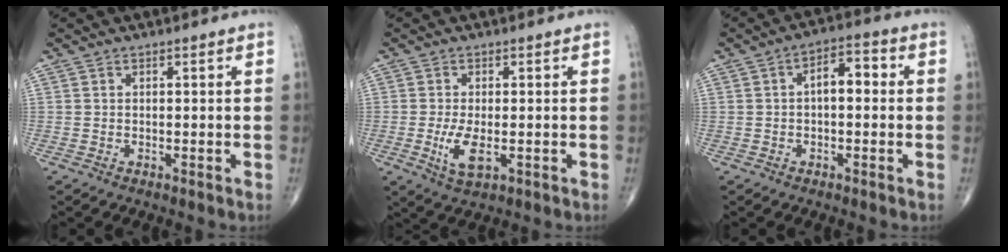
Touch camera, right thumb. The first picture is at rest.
{"total": 5.2, "force": [-1.1, 2.1, 4.6], "torque": [-0.090, -0.011, -0.017]}
{"total": 5.7, "force": [0.2, 3.0, 4.8], "torque": [-0.059, 0.024, -0.007]}